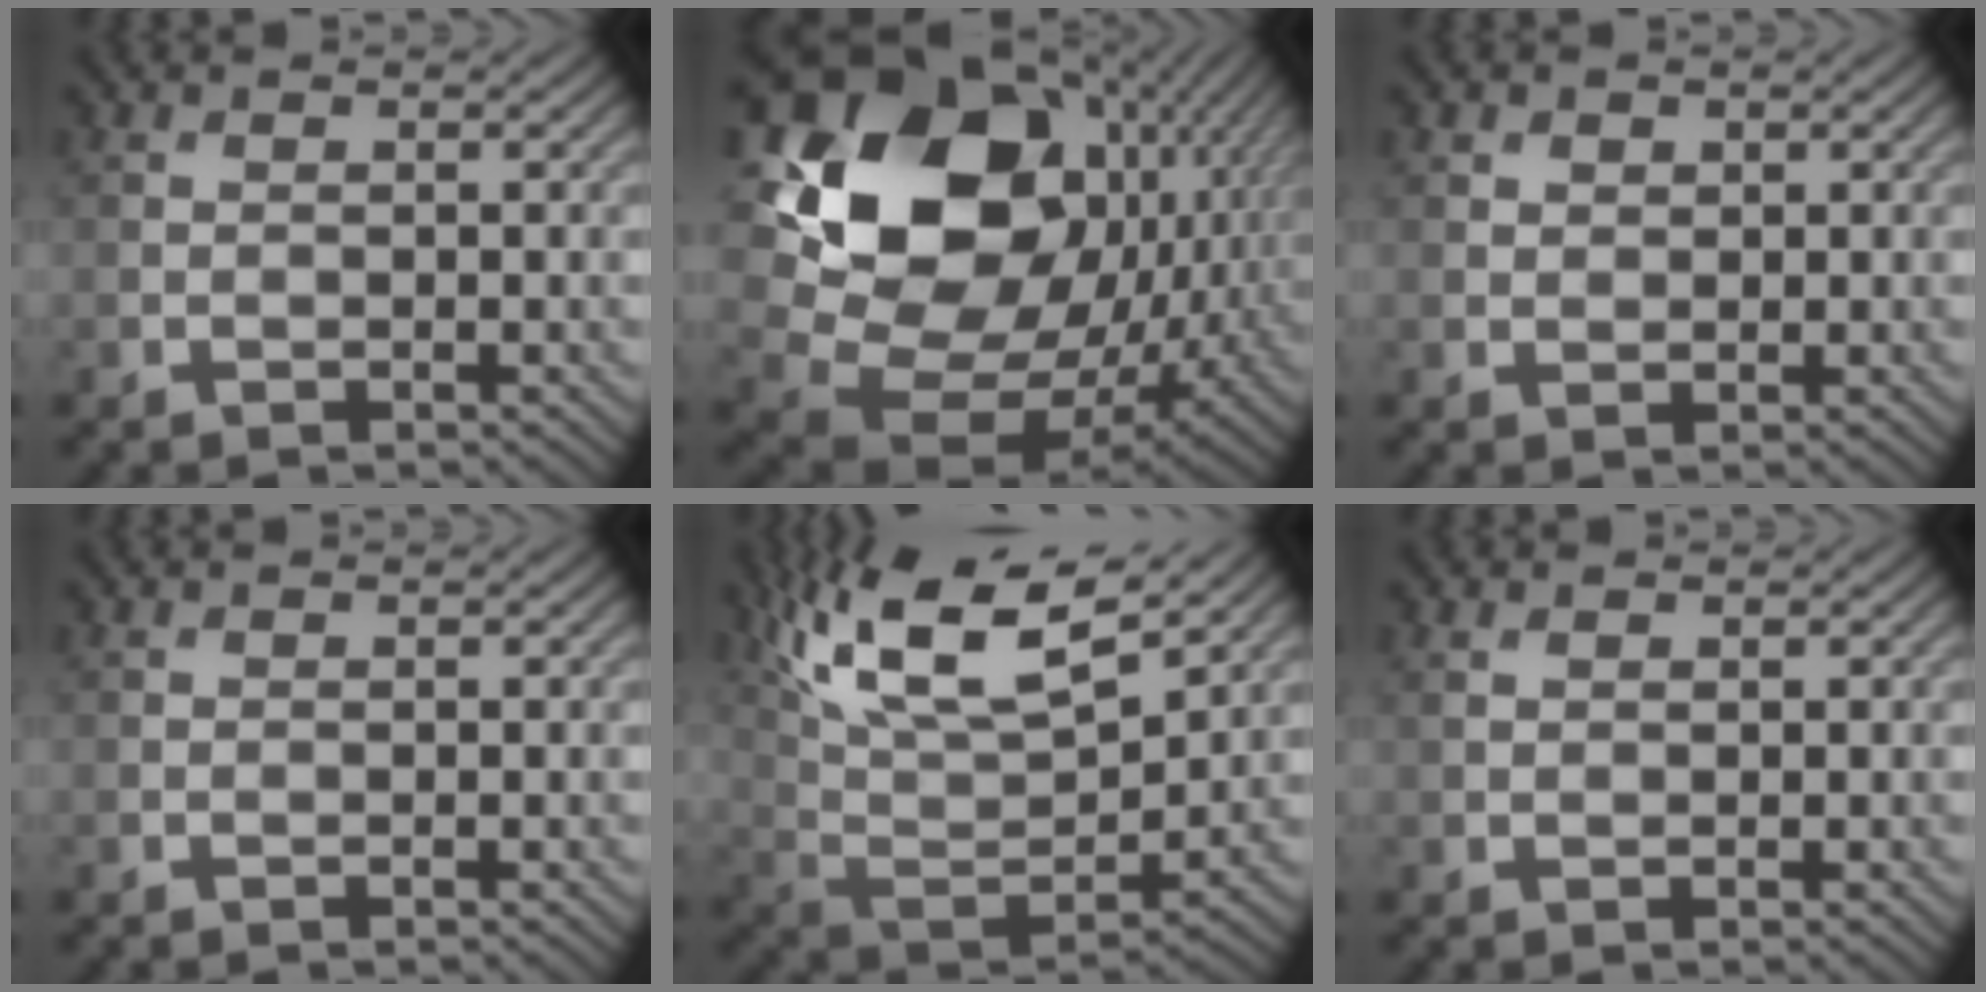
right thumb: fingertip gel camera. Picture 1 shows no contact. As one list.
[{"total": 20.5, "force": [4.8, 15.4, 12.6], "torque": [-0.278, -0.011, 0.113]}, {"total": 1.2, "force": [0.7, 0.9, 0.3], "torque": [-0.005, -0.002, 0.013]}, {"total": 0.0}, {"total": 15.6, "force": [9.7, 5.6, 10.9], "torque": [-0.248, 0.023, 0.159]}, {"total": 0.8, "force": [0.6, 0.3, 0.4], "torque": [-0.012, 0.003, 0.014]}]